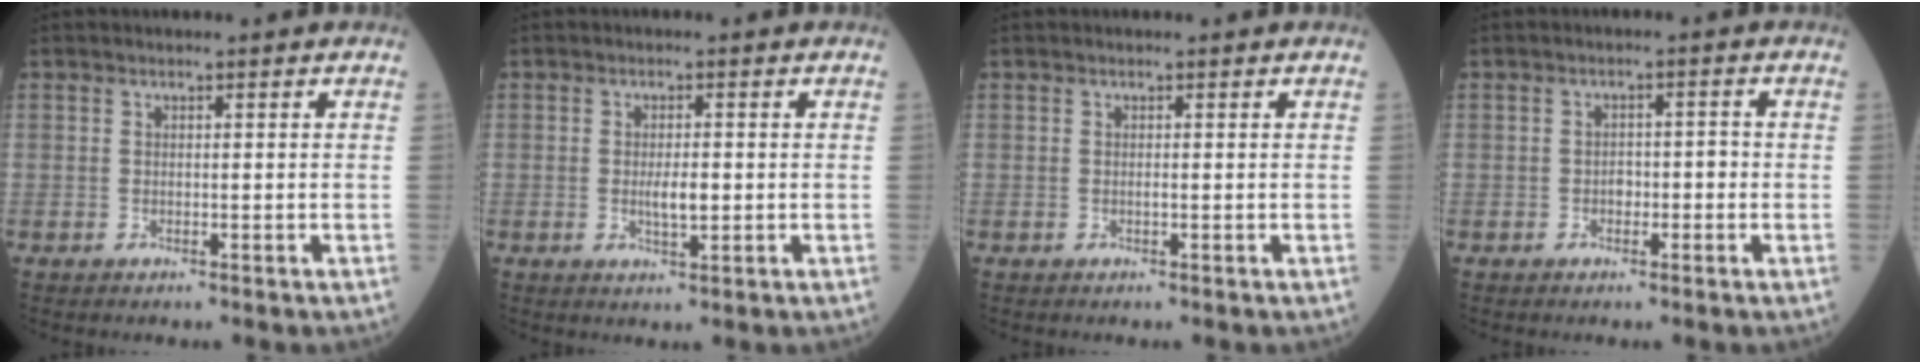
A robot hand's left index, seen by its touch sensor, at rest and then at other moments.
{"total": 2.8, "force": [-0.2, 0.8, 2.7], "torque": [-0.052, -0.002, 0.000]}
{"total": 0.0}
{"total": 2.1, "force": [-0.6, 1.2, 1.6], "torque": [-0.022, 0.012, -0.008]}